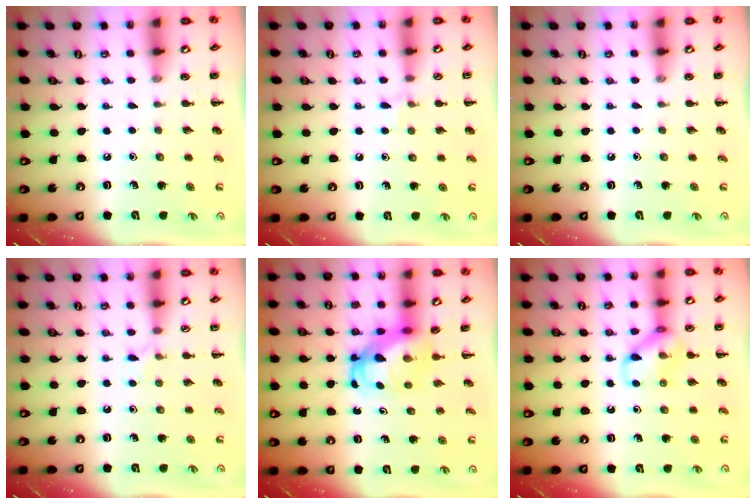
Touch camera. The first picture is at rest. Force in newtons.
{"total": 4.9, "press": 4.6, "slide": 1.8}
{"total": 0.0}
{"total": 5.0, "press": 4.8, "slide": 1.6}
{"total": 6.1, "press": 6.1, "slide": 0.6}
{"total": 10.4, "press": 10.3, "slide": 0.4}